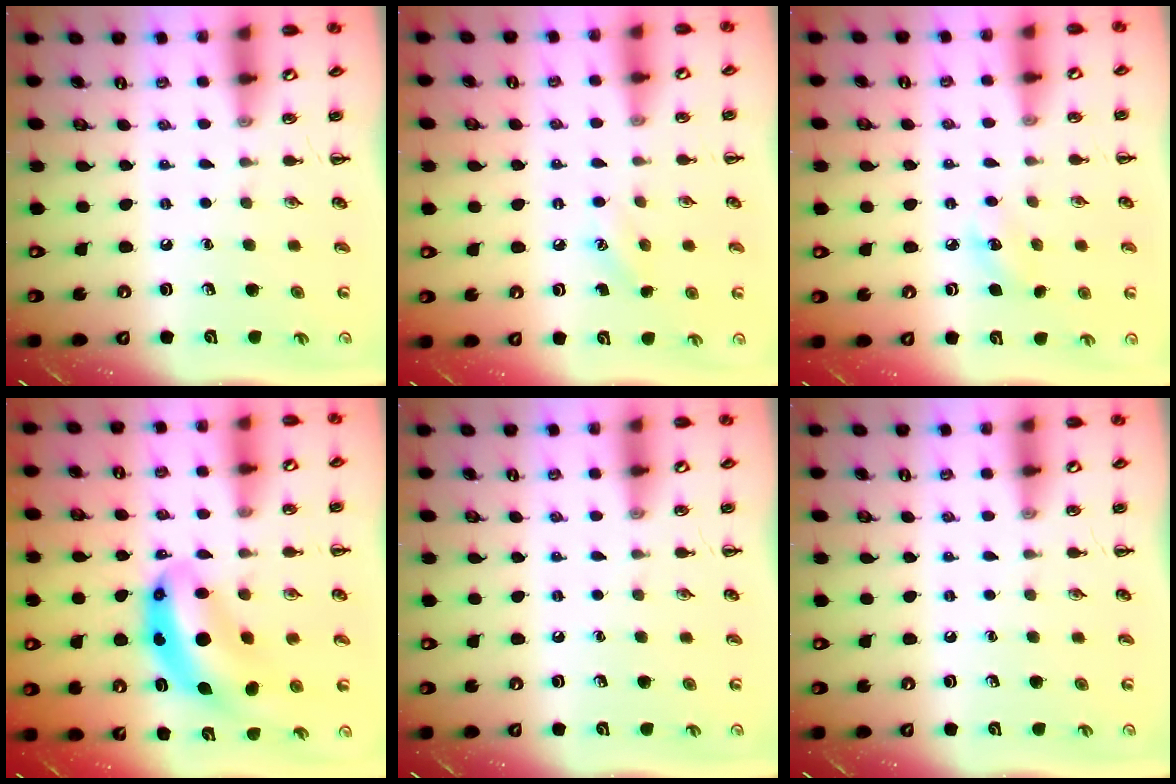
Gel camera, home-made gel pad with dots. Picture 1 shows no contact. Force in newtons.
{"total": 6.6, "press": 6.4, "slide": 1.8}
{"total": 6.0, "press": 5.8, "slide": 1.7}
{"total": 10.0, "press": 9.6, "slide": 2.6}
{"total": 0.0}
{"total": 0.0}